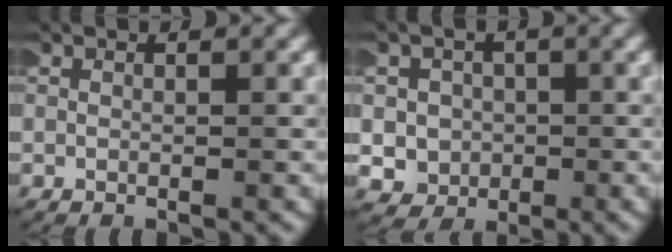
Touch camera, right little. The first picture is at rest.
{"total": 7.6, "force": [-2.1, 7.2, 1.5], "torque": [-0.053, -0.018, -0.042]}